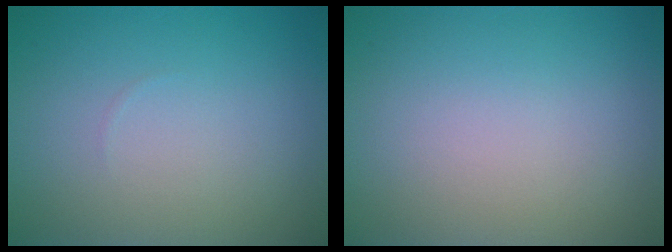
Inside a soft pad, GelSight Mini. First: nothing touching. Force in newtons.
{"total": 0.0}